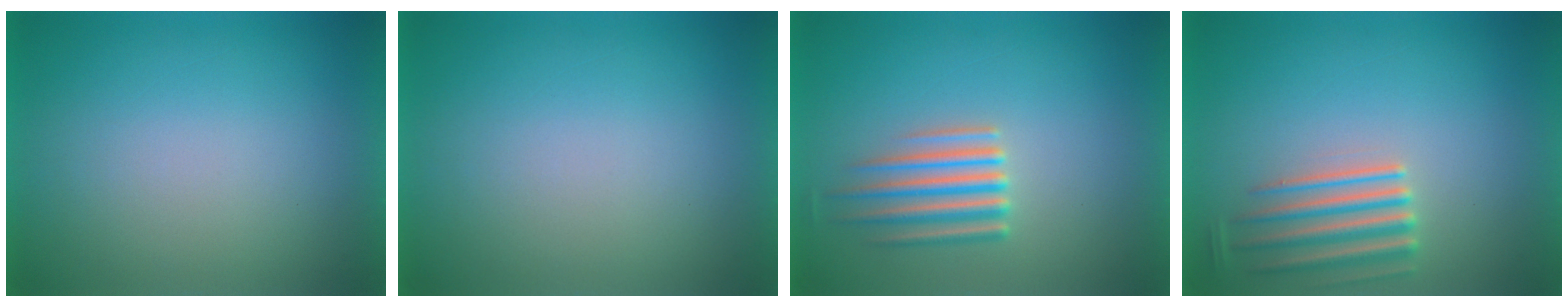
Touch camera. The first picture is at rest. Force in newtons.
{"total": 0.0}
{"total": 4.0}
{"total": 4.3}